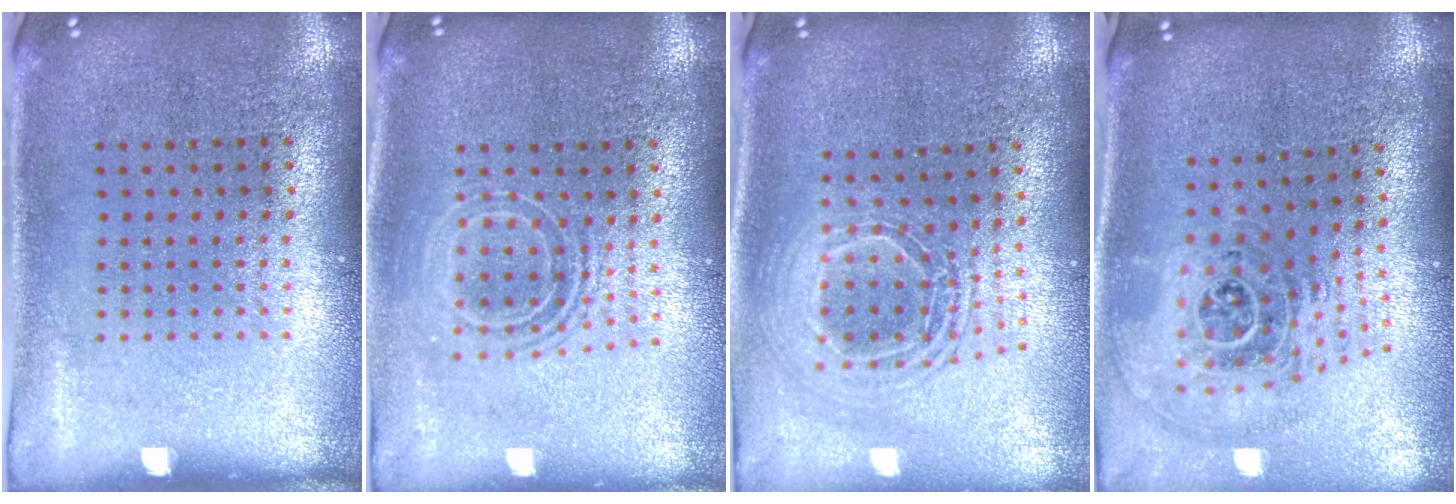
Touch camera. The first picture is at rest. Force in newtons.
{"total": 1.8, "press": 1.4, "slide": 1.2}
{"total": 1.9, "press": 1.5, "slide": 1.2}
{"total": 1.9, "press": 1.5, "slide": 1.2}